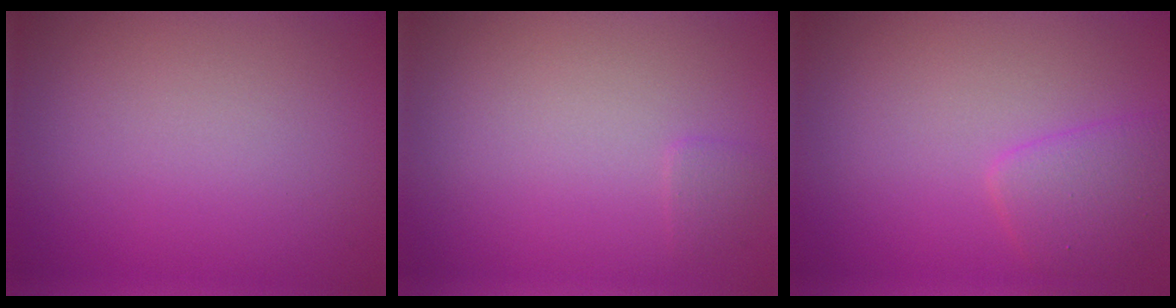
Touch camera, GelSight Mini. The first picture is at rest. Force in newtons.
{"total": 0.7, "press": 0.7, "slide": 0.1}
{"total": 2.4, "press": 2.4, "slide": 0.0}